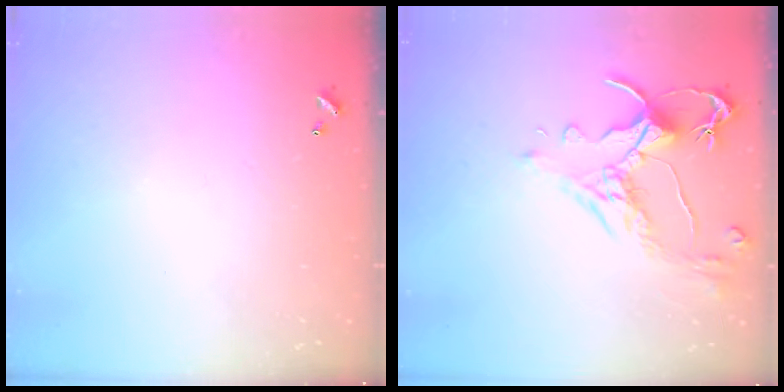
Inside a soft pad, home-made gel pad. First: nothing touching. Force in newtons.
{"total": 2.6, "press": 2.2, "slide": 1.3}